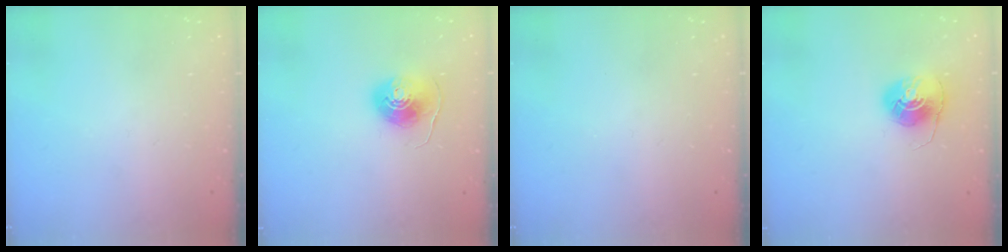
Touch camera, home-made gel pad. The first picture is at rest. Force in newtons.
{"total": 8.7, "press": 8.7, "slide": 0.5}
{"total": 0.0}
{"total": 7.7, "press": 7.7, "slide": 0.2}